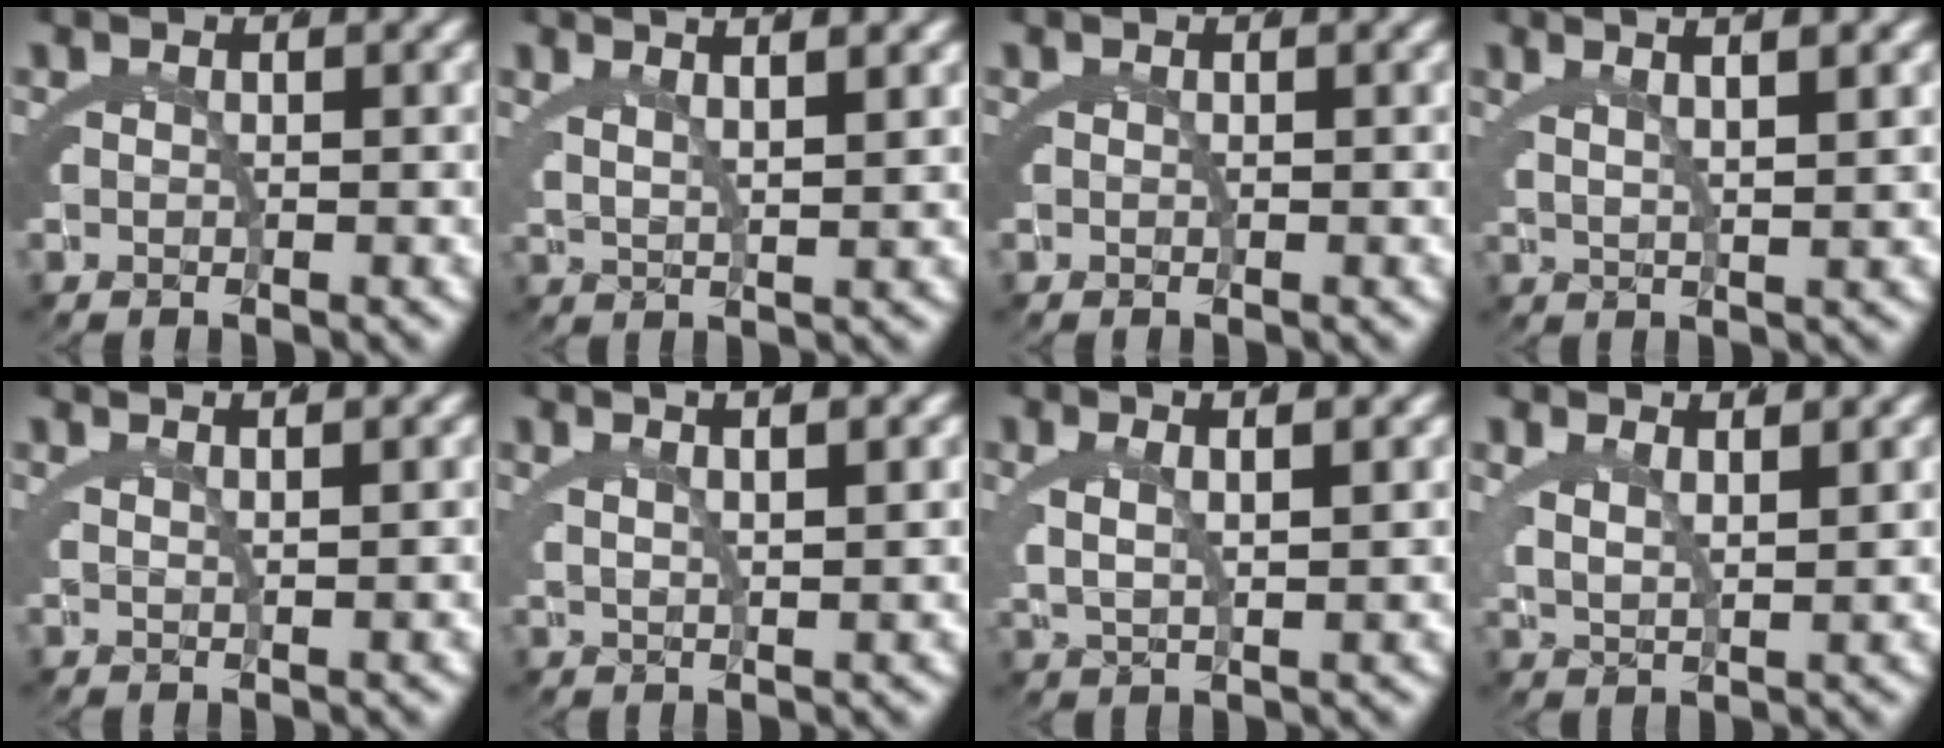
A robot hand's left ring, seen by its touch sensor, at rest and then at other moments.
{"total": 5.2, "force": [3.6, 1.3, 3.6], "torque": [-0.052, 0.011, 0.059]}
{"total": 0.0}
{"total": 5.6, "force": [3.8, 1.2, 3.9], "torque": [-0.046, 0.018, 0.057]}
{"total": 2.2, "force": [1.8, -0.6, 1.1], "torque": [-0.008, 0.008, 0.030]}
{"total": 4.0, "force": [2.7, 0.5, 3.0], "torque": [-0.034, 0.014, 0.043]}
{"total": 3.9, "force": [1.6, 1.4, 3.3], "torque": [-0.070, -0.003, 0.034]}
{"total": 2.9, "force": [2.0, 0.8, 1.9], "torque": [-0.046, -0.011, 0.045]}